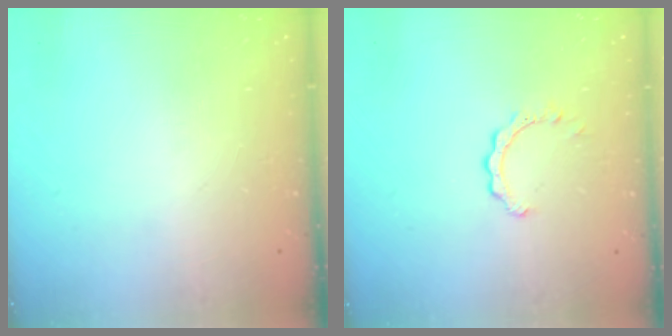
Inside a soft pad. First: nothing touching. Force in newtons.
{"total": 2.2, "press": 2.1, "slide": 0.3}